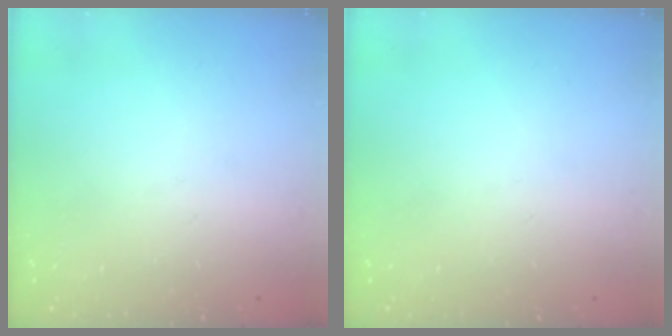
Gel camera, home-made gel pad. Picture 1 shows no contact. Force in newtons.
{"total": 0.0}